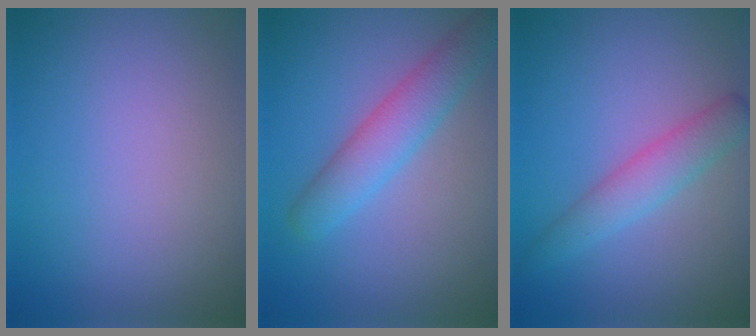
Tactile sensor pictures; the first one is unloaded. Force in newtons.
{"total": 3.9, "press": 3.9, "slide": 0.2}
{"total": 2.9, "press": 2.9, "slide": 0.1}